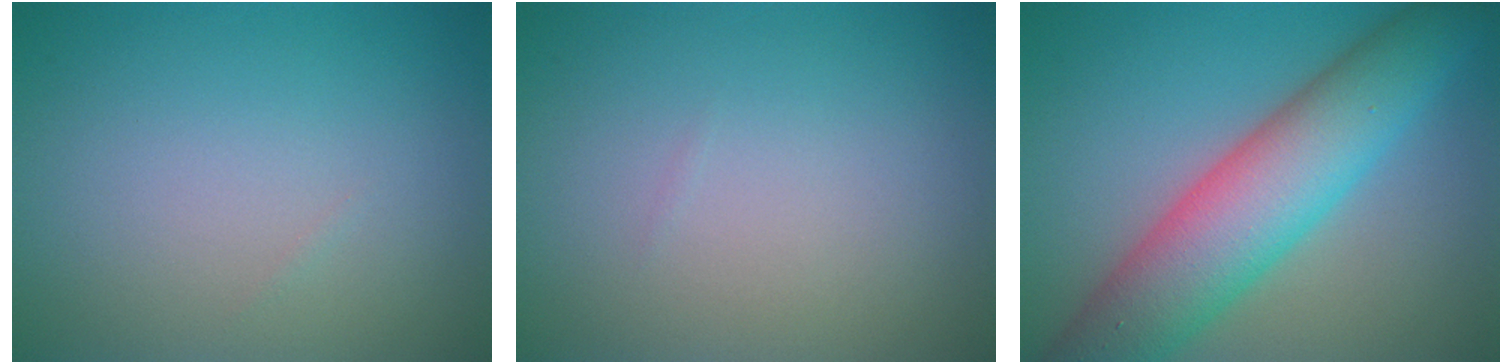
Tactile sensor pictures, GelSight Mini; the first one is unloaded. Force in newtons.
{"total": 0.0}
{"total": 9.3, "press": 9.3, "slide": 0.3}